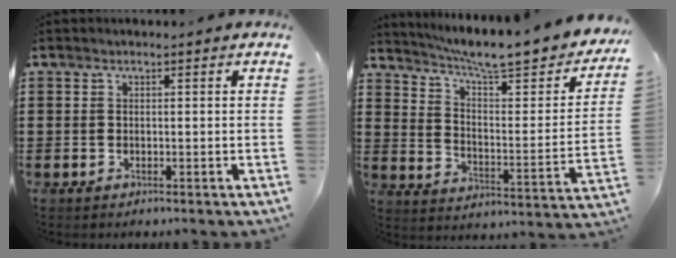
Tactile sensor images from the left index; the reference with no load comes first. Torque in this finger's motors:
{"motor_torque": [1.17, -0.96, 0.45, 0.14]}